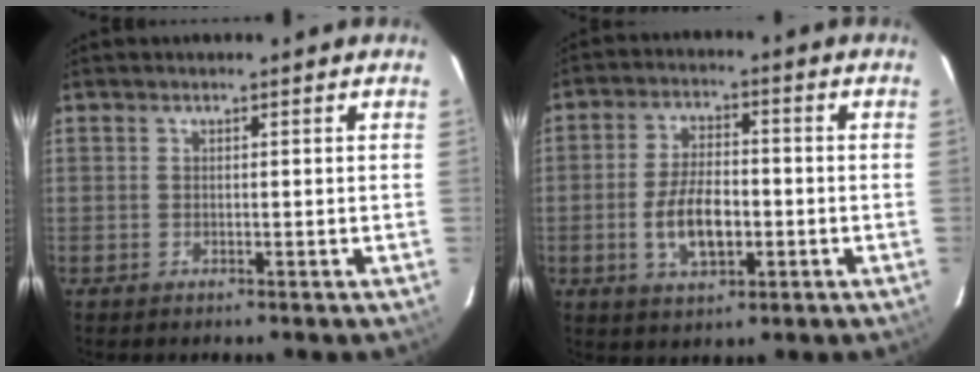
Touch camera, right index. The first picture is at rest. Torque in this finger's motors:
{"motor_torque": [0.63, 0.12, 0.41, 0.06]}